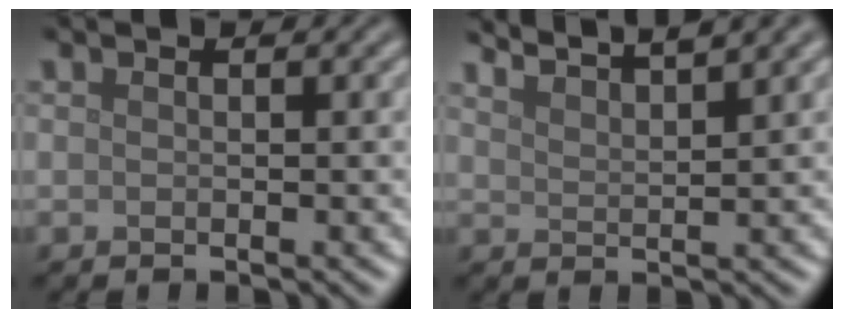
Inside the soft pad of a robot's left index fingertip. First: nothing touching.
{"total": 5.4, "force": [4.8, 0.9, 2.4], "torque": [-0.019, 0.020, 0.050]}